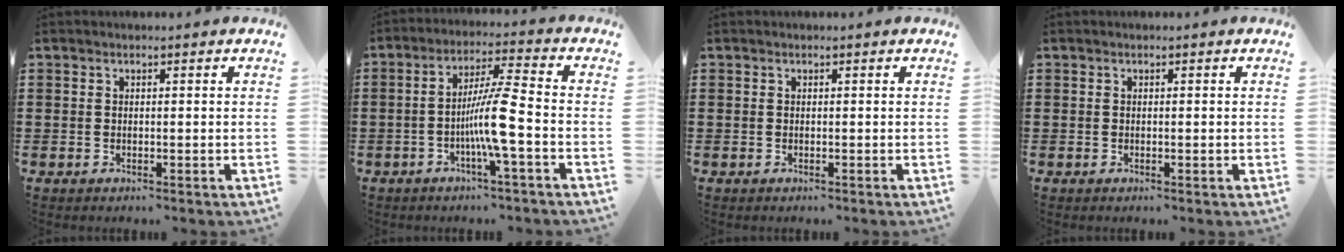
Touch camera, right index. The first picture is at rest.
{"total": 8.3, "force": [-2.3, -0.1, 8.0], "torque": [-0.149, -0.006, -0.049]}
{"total": 0.0}
{"total": 0.0}